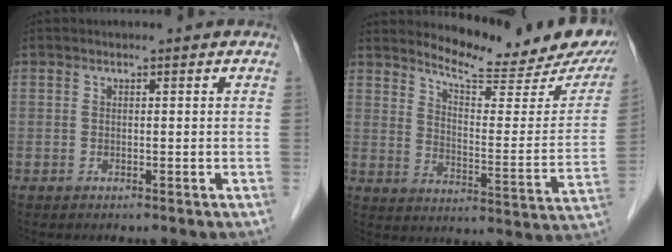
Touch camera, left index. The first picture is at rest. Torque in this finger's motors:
{"motor_torque": [-0.04, -1.07, 0.31, 0.06]}